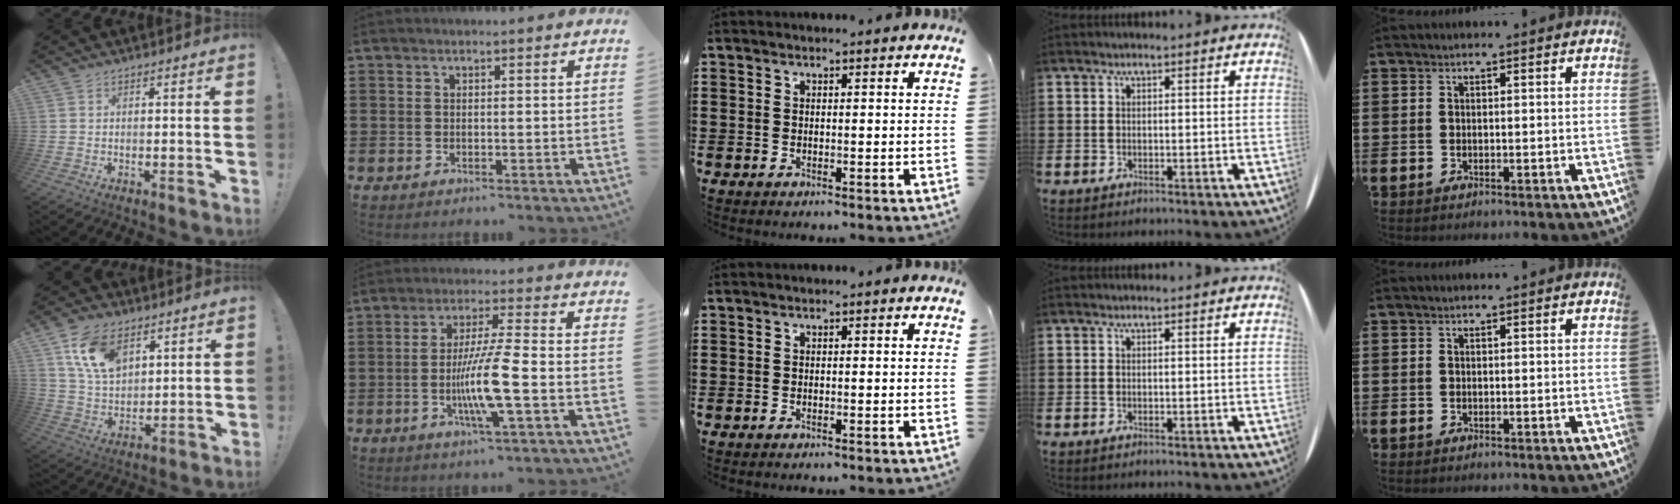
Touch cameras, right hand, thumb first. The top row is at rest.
{"thumb": {"total": 13.4, "force": [6.8, 8.5, 7.8], "torque": [-0.142, -0.021, 0.132]}, "index": {"total": 9.2, "force": [-2.6, 0.3, 8.9], "torque": [-0.175, -0.018, -0.054]}}